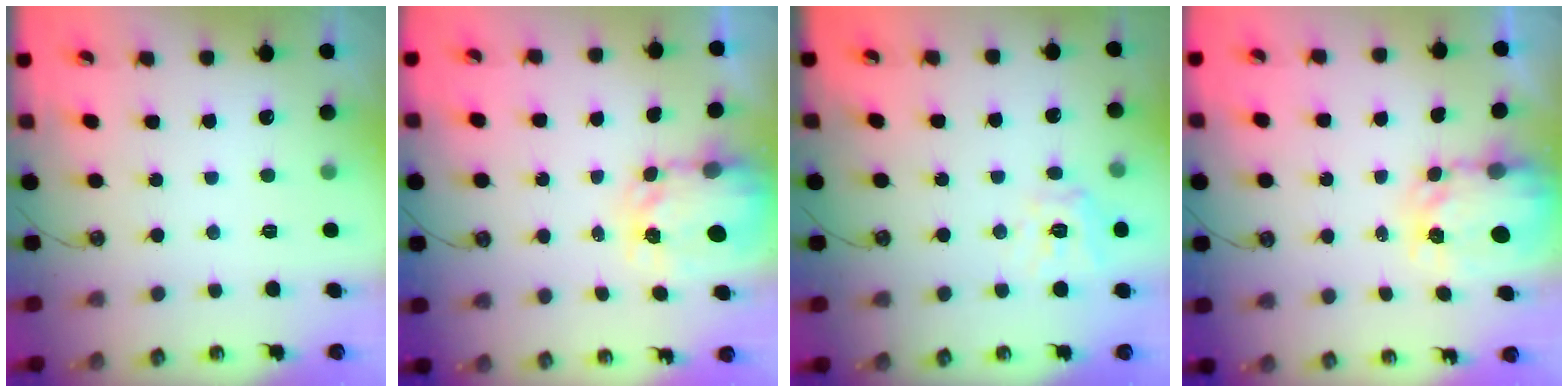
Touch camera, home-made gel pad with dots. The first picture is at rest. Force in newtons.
{"total": 4.6, "press": 4.5, "slide": 0.4}
{"total": 11.2, "press": 11.1, "slide": 1.2}
{"total": 5.7, "press": 5.7, "slide": 0.5}